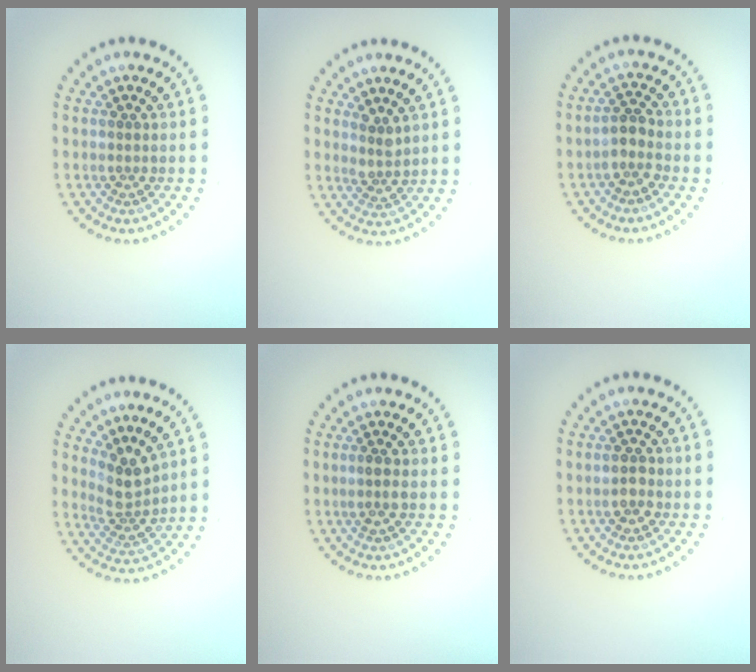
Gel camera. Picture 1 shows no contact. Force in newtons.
{"total": 1.8, "press": 1.2, "slide": 1.3}
{"total": 2.1, "press": 1.7, "slide": 1.2}
{"total": 2.9, "press": 2.2, "slide": 1.9}
{"total": 1.1, "press": 1.0, "slide": 0.4}
{"total": 1.6, "press": 1.6, "slide": 0.2}